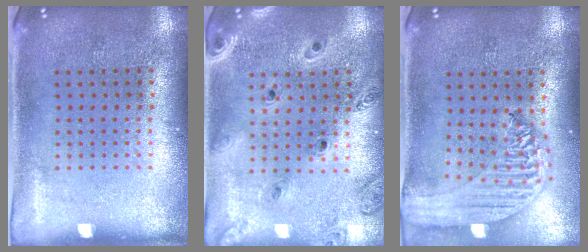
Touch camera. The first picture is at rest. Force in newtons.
{"total": 1.3, "press": 1.3, "slide": 0.2}
{"total": 2.2, "press": 2.0, "slide": 0.9}